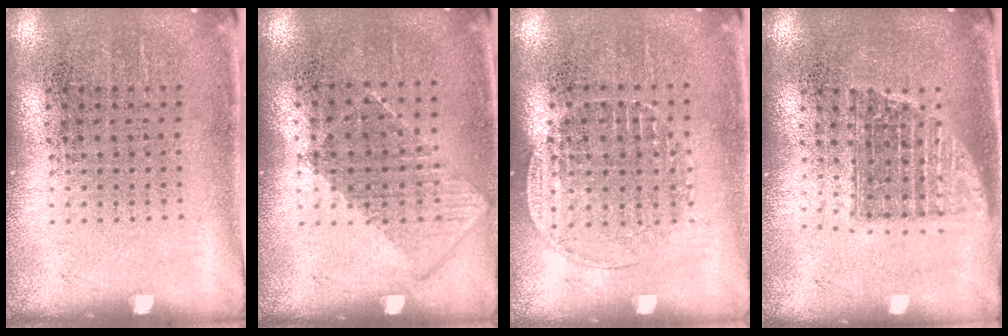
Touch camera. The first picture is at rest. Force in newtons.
{"total": 0.8, "press": 0.8, "slide": 0.3}
{"total": 1.2, "press": 1.1, "slide": 0.5}
{"total": 1.3, "press": 1.1, "slide": 0.8}